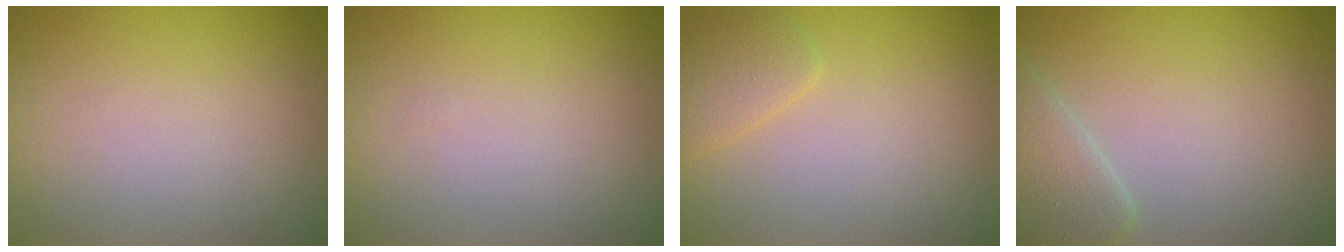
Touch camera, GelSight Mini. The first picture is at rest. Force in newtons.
{"total": 0.0}
{"total": 1.6, "press": 1.6, "slide": 0.2}
{"total": 2.7, "press": 2.6, "slide": 0.2}